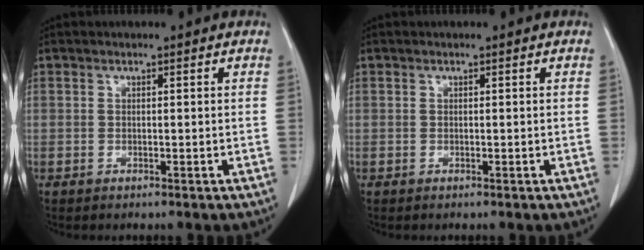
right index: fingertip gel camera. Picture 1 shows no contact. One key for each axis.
{"total": 0.0}